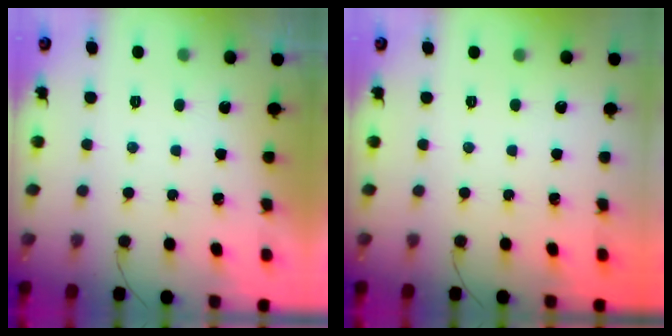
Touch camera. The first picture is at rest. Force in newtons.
{"total": 0.0}